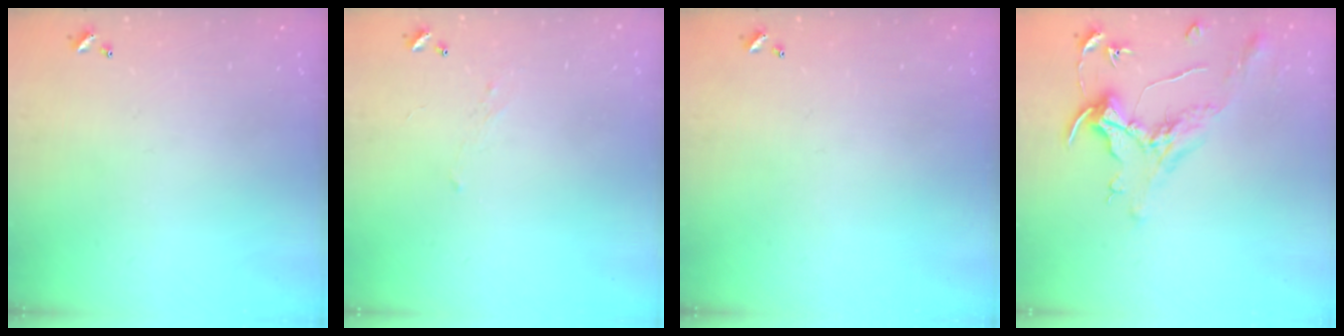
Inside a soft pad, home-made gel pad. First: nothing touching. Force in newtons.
{"total": 1.0, "press": 0.8, "slide": 0.5}
{"total": 0.0}
{"total": 1.6, "press": 1.4, "slide": 0.7}